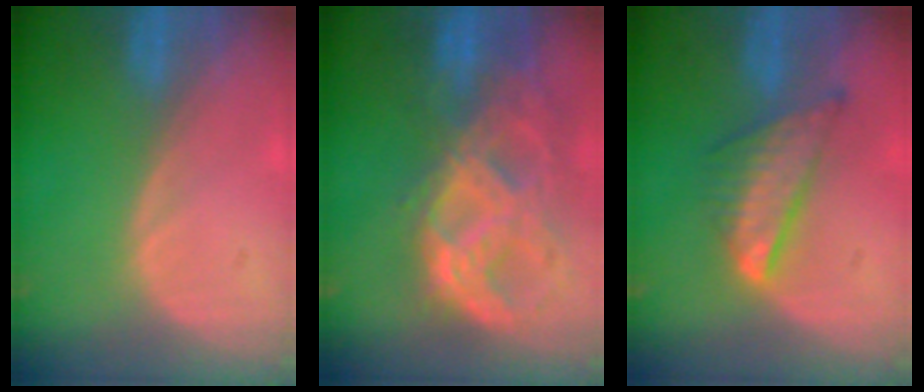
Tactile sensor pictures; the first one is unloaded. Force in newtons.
{"total": 11.3, "press": 9.6, "slide": 6.1}
{"total": 7.6, "press": 6.6, "slide": 3.7}